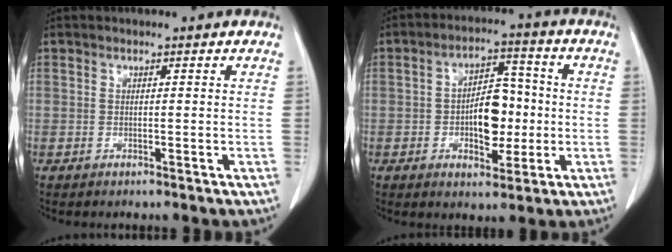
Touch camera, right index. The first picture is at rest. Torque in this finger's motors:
{"motor_torque": [0.24, 0.04, 0.18, 0.05]}